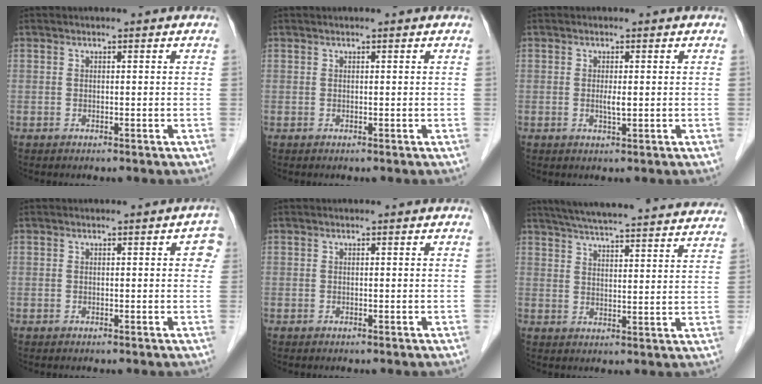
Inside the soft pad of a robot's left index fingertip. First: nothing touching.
{"total": 0.0}
{"total": 1.5, "force": [-0.2, 0.2, 1.4], "torque": [-0.028, -0.006, -0.002]}
{"total": 2.5, "force": [0.6, 1.2, 2.1], "torque": [-0.010, 0.008, 0.002]}
{"total": 0.0}
{"total": 28.4, "force": [26.2, 2.6, 10.7], "torque": [-0.177, -0.022, 0.330]}